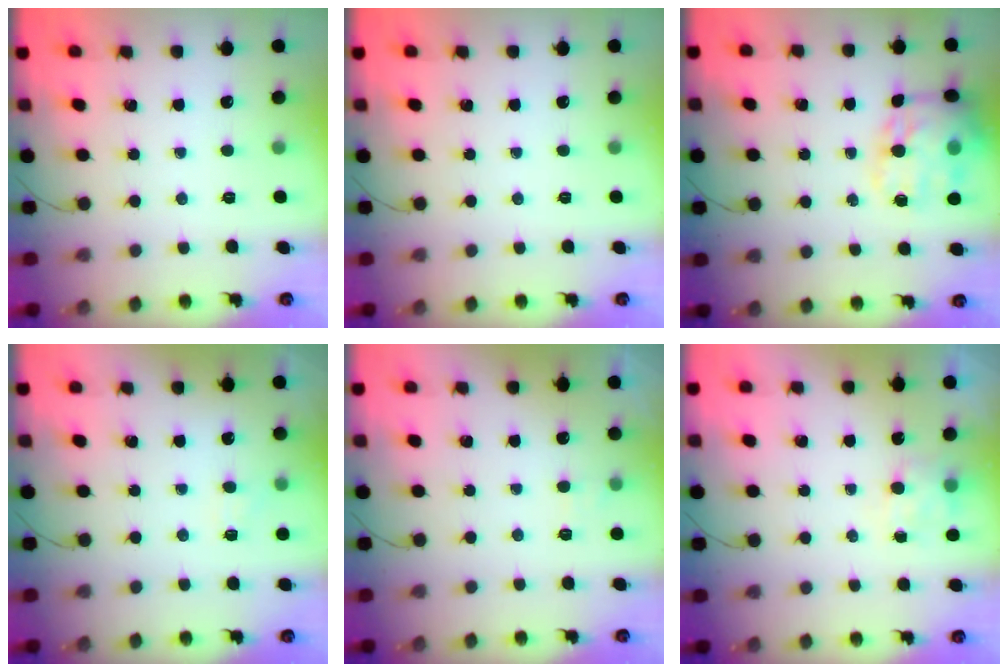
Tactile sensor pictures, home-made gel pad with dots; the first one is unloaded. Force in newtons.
{"total": 0.0}
{"total": 17.6, "press": 17.4, "slide": 2.5}
{"total": 4.7, "press": 4.4, "slide": 1.5}
{"total": 2.2, "press": 1.8, "slide": 1.3}
{"total": 7.1, "press": 7.0, "slide": 1.2}